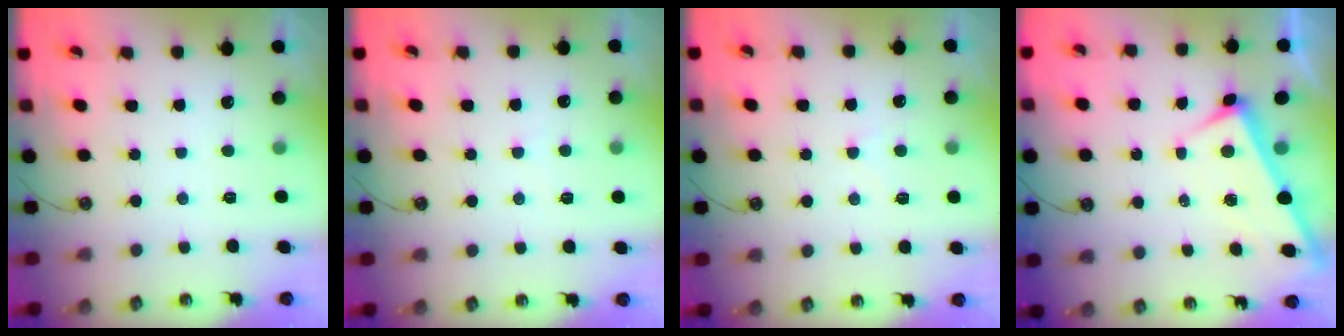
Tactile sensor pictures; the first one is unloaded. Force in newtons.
{"total": 1.5, "press": 1.4, "slide": 0.3}
{"total": 4.9, "press": 4.8, "slide": 0.3}
{"total": 3.0, "press": 3.0, "slide": 0.2}